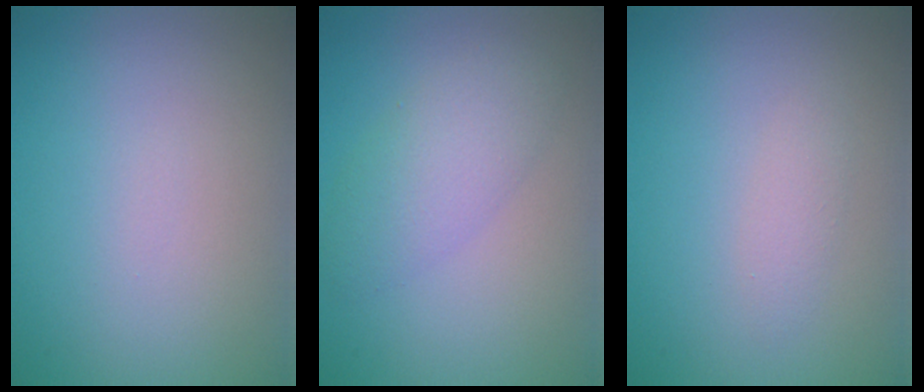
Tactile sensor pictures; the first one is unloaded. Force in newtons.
{"total": 3.5, "press": 3.5, "slide": 0.2}
{"total": 1.1, "press": 1.1, "slide": 0.0}